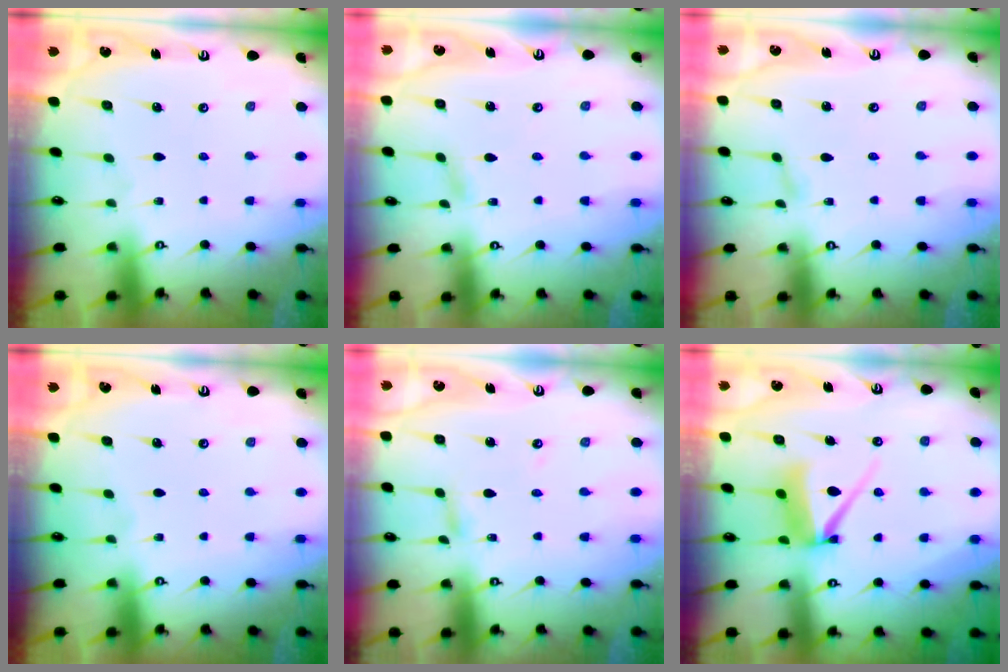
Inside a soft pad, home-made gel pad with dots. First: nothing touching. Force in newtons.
{"total": 3.0, "press": 3.0, "slide": 0.4}
{"total": 1.1, "press": 1.1, "slide": 0.1}
{"total": 0.0}
{"total": 2.9, "press": 2.9, "slide": 0.1}
{"total": 7.8, "press": 7.8, "slide": 0.9}